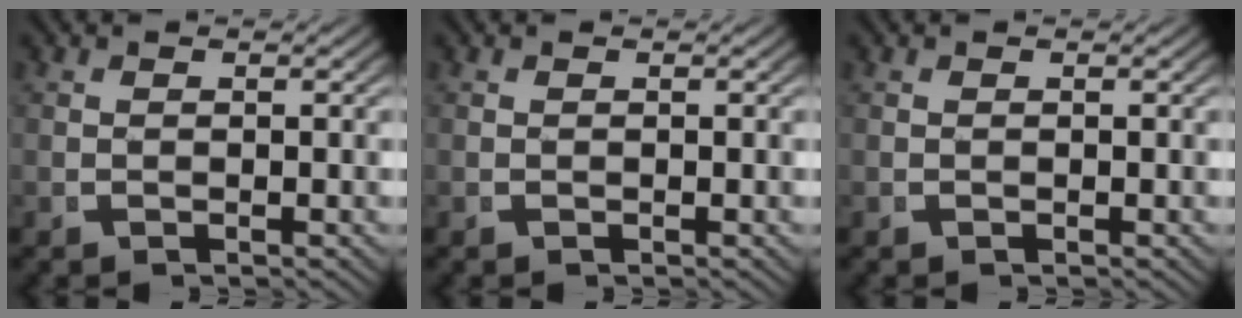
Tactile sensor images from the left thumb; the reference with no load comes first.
{"total": 0.0}
{"total": 0.0}